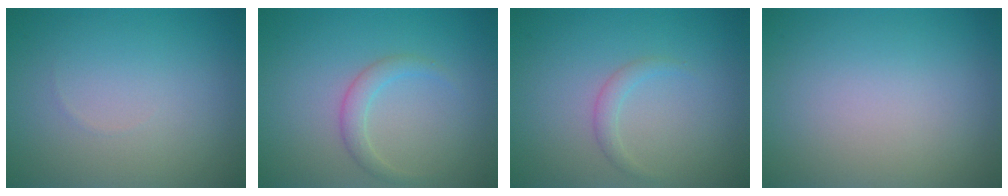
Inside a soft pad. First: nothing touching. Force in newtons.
{"total": 1.7, "press": 1.7, "slide": 0.1}
{"total": 1.1, "press": 1.1, "slide": 0.1}
{"total": 0.0}